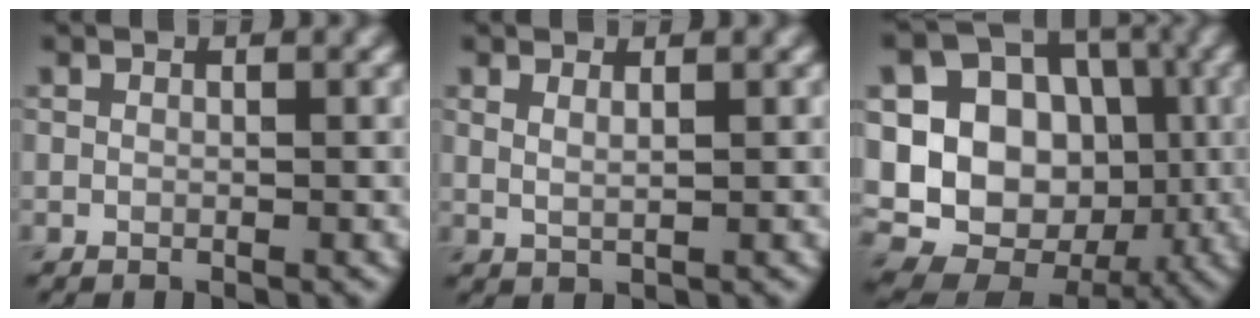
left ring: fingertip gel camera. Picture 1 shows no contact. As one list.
[{"total": 1.3, "force": [0.8, 0.5, 0.9], "torque": [-0.013, -0.003, 0.011]}, {"total": 15.6, "force": [-0.7, 13.5, 7.7], "torque": [-0.160, 0.027, -0.022]}]